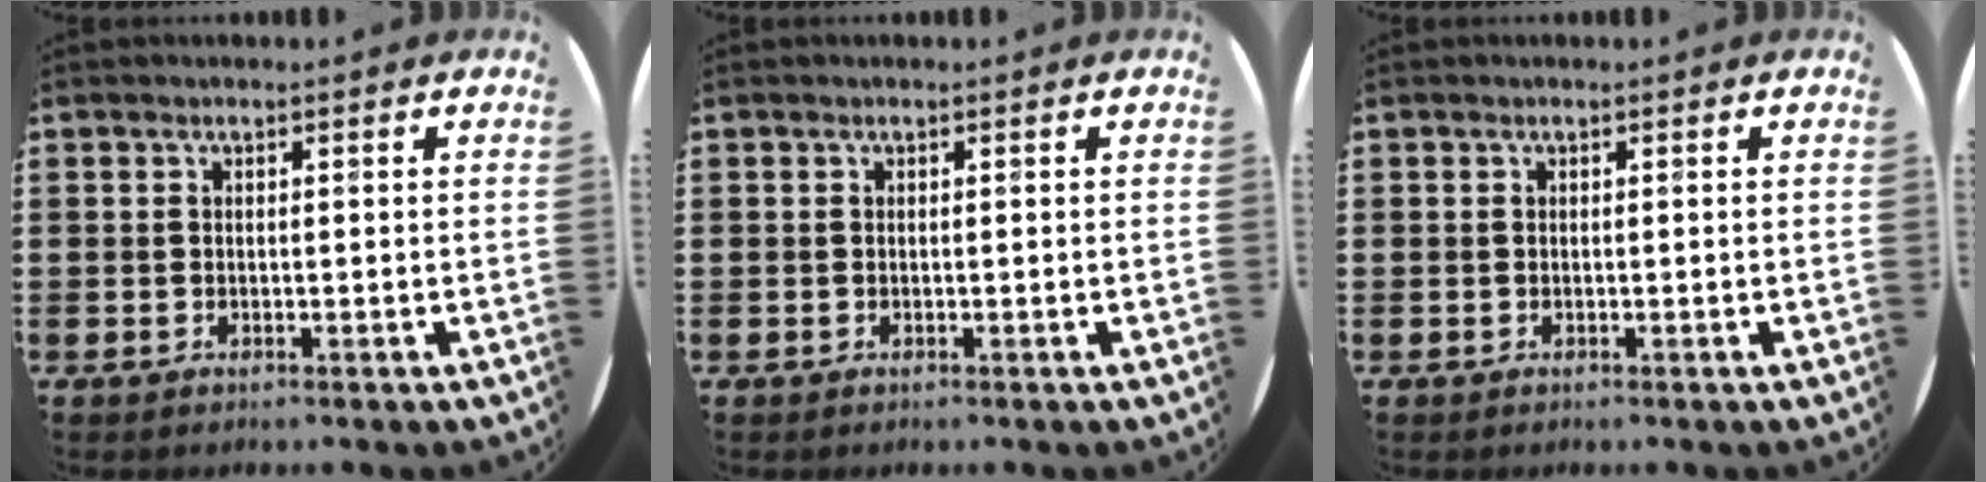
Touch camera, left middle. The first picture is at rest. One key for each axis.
{"total": 0.0}
{"total": 0.0}